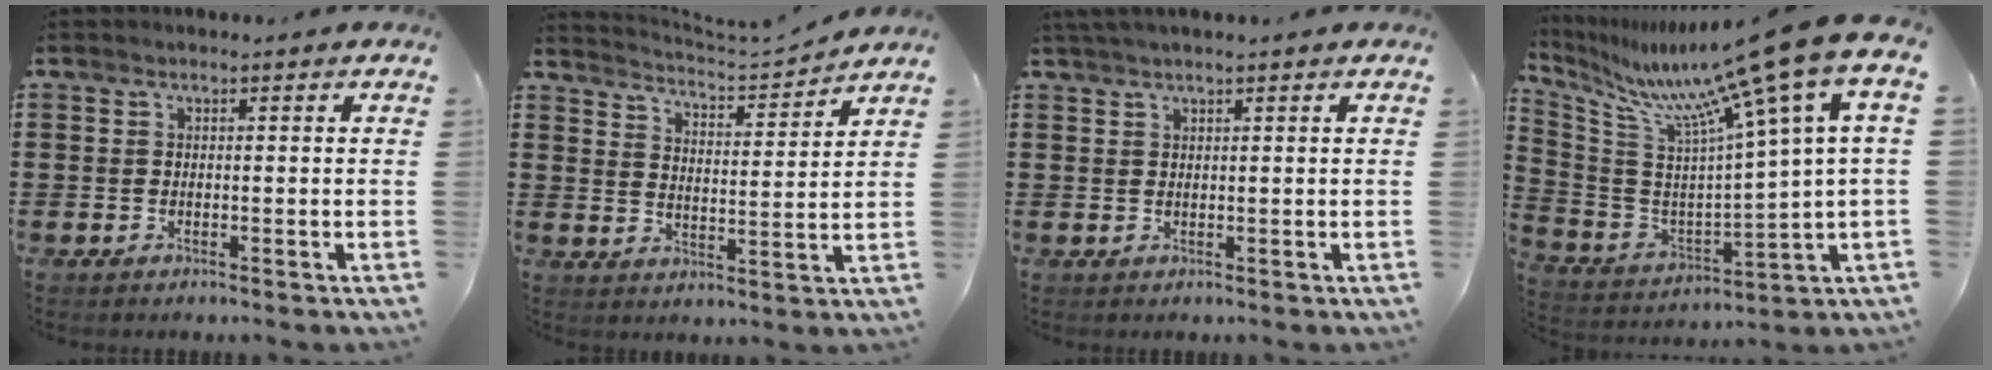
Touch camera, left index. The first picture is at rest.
{"total": 3.3, "force": [3.3, -0.3, 0.2], "torque": [-0.024, -0.029, 0.052]}
{"total": 1.4, "force": [1.2, -0.2, 0.8], "torque": [-0.016, 0.000, 0.023]}
{"total": 14.7, "force": [11.1, -0.2, 9.6], "torque": [-0.196, -0.085, 0.170]}